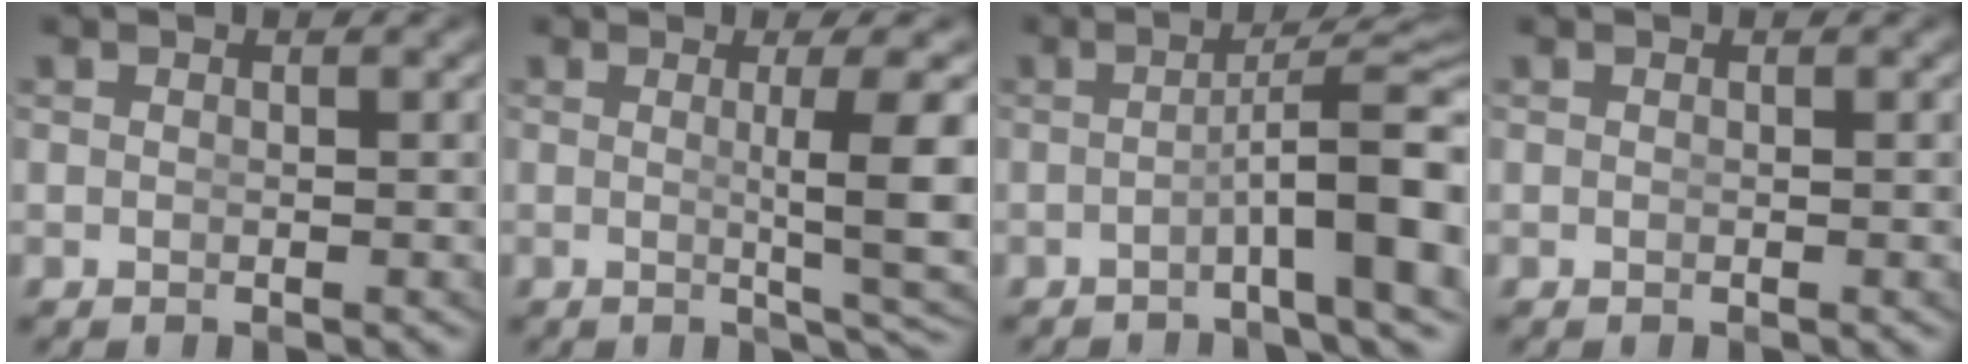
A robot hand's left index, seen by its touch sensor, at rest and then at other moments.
{"total": 5.8, "force": [0.2, 0.2, 5.7], "torque": [-0.076, -0.006, 0.008]}
{"total": 7.2, "force": [-2.8, 1.1, 6.6], "torque": [-0.083, 0.003, -0.041]}
{"total": 0.0}